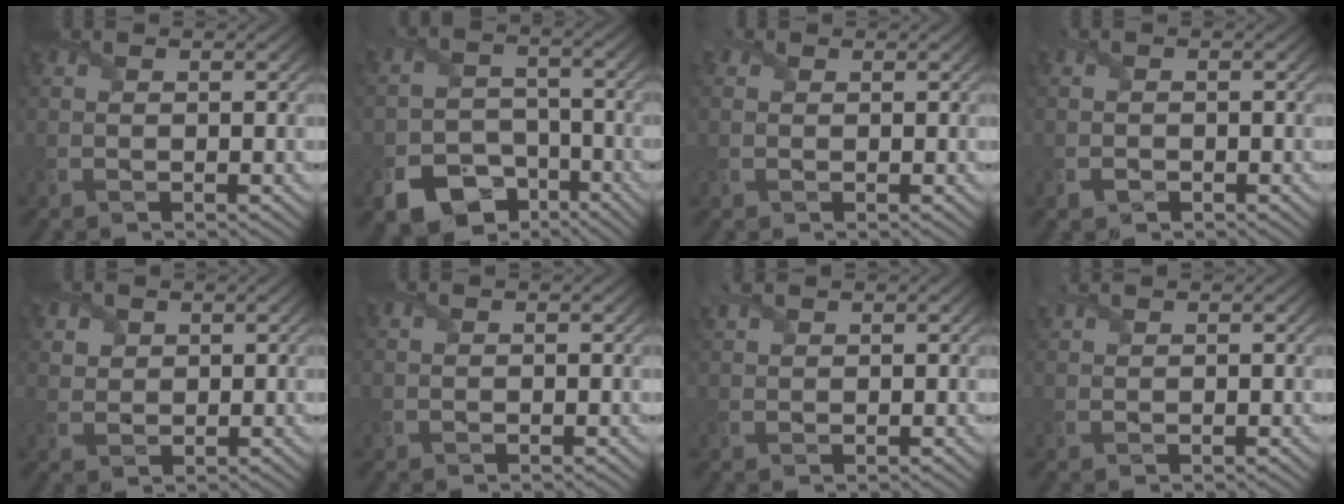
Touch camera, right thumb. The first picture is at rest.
{"total": 9.7, "force": [-6.5, 6.4, 3.5], "torque": [-0.063, -0.020, -0.120]}
{"total": 1.0, "force": [0.4, 0.9, 0.2], "torque": [-0.010, 0.001, 0.004]}
{"total": 0.9, "force": [-0.8, 0.5, 0.2], "torque": [-0.005, -0.004, -0.016]}
{"total": 1.8, "force": [1.3, 1.2, 0.3], "torque": [-0.021, -0.003, 0.024]}
{"total": 0.0}
{"total": 2.4, "force": [1.8, 0.7, 1.4], "torque": [-0.037, 0.014, 0.036]}
{"total": 1.6, "force": [1.5, 0.1, 0.7], "torque": [-0.021, 0.012, 0.032]}